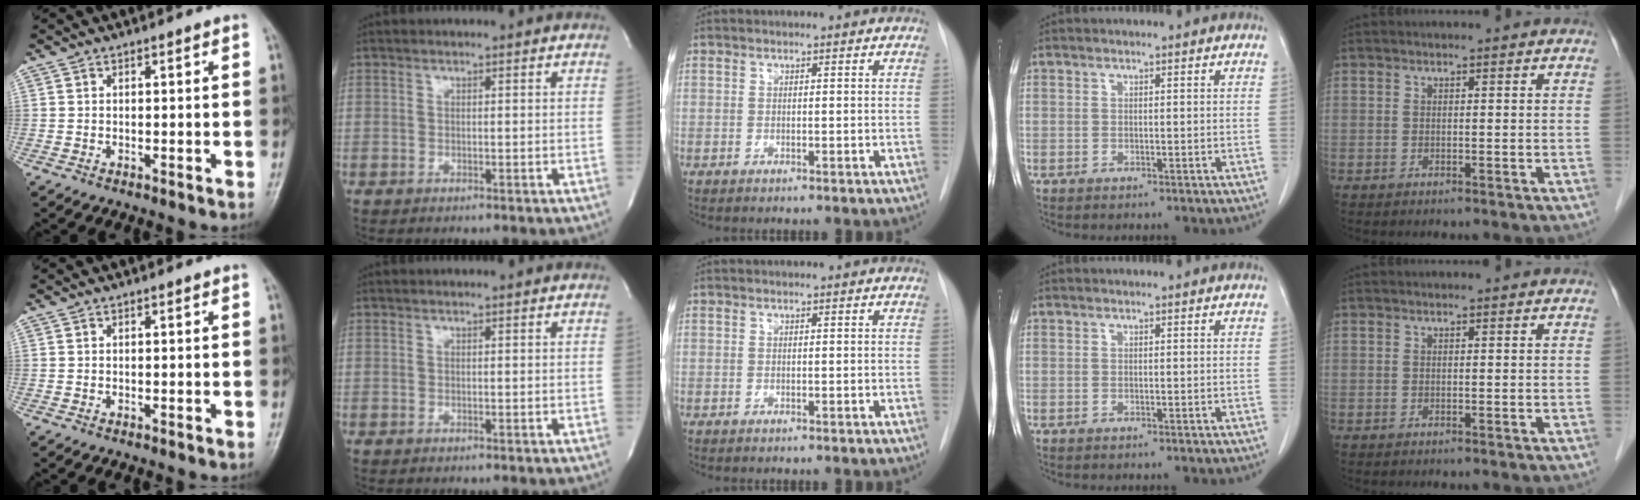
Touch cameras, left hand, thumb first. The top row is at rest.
{}